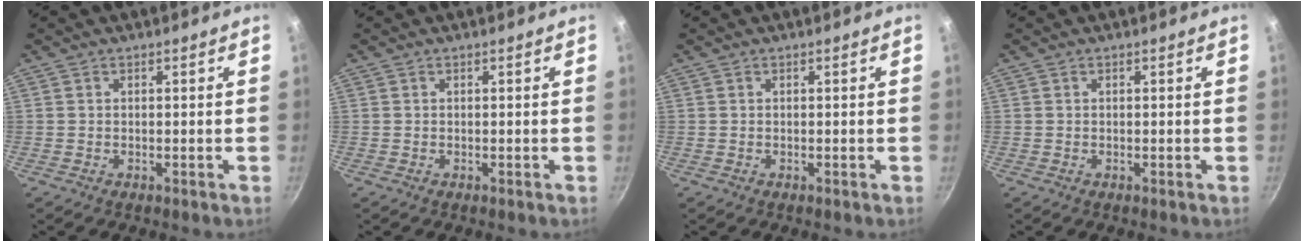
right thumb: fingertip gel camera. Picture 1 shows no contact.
{"total": 0.0}
{"total": 0.0}
{"total": 0.0}